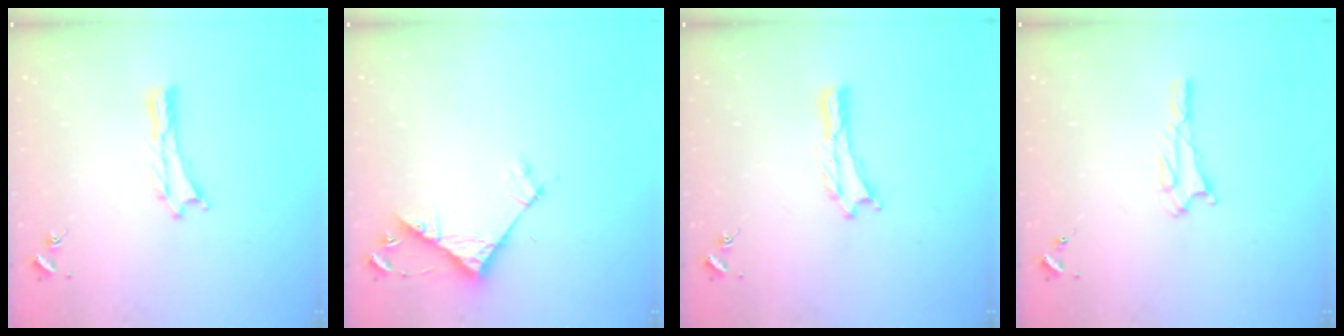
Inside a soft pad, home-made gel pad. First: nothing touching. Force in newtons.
{"total": 5.8, "press": 5.8, "slide": 0.2}
{"total": 0.0}
{"total": 1.8, "press": 1.8, "slide": 0.2}